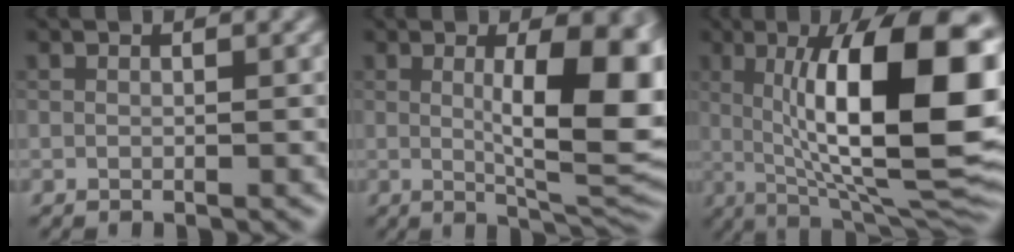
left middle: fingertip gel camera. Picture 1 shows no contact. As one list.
[{"total": 10.5, "force": [1.1, 2.9, 10.1], "torque": [-0.135, -0.010, 0.024]}, {"total": 16.5, "force": [2.2, 4.9, 15.6], "torque": [-0.204, 0.011, 0.029]}]